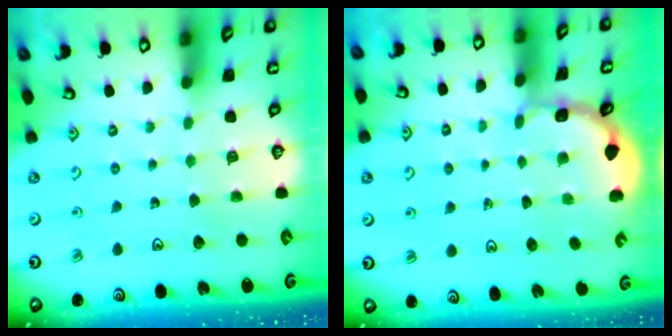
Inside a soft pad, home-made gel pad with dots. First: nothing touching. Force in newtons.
{"total": 2.1, "press": 2.1, "slide": 0.1}